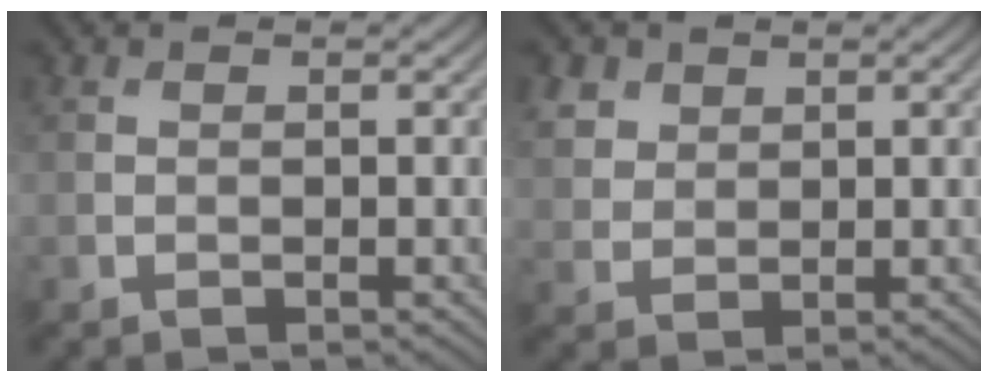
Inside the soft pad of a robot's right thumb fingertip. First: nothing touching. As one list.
[{"total": 3.5, "force": [2.1, 2.6, 1.2], "torque": [-0.045, -0.003, 0.052]}]